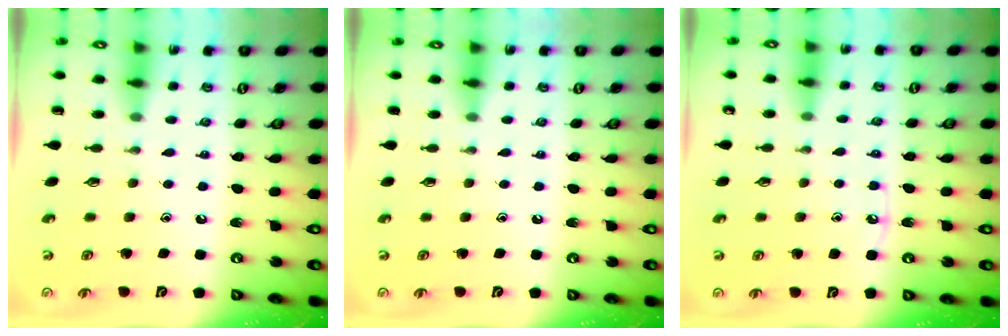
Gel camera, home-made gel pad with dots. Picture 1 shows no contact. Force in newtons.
{"total": 0.0}
{"total": 3.8, "press": 3.8, "slide": 0.5}